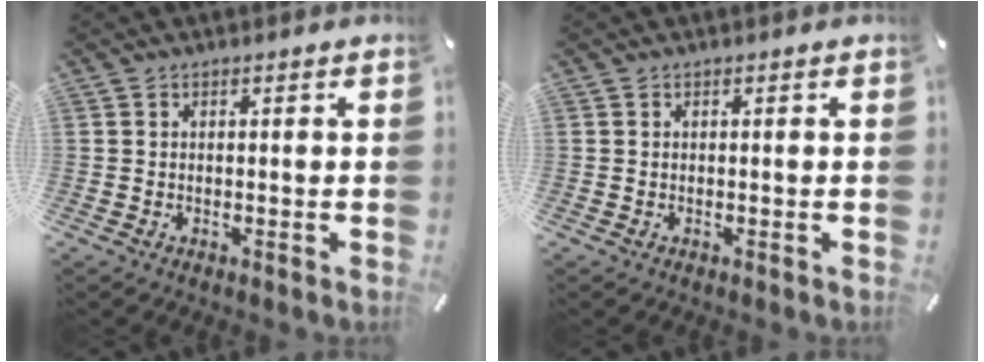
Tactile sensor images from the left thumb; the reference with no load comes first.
{"total": 0.0}